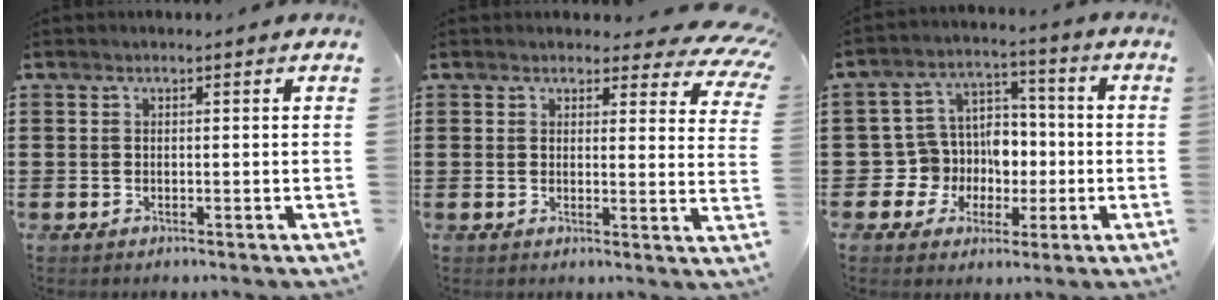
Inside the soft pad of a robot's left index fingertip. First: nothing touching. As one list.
[{"total": 4.1, "force": [3.5, 1.2, 1.9], "torque": [-0.035, -0.012, 0.060]}, {"total": 8.1, "force": [-0.6, 7.9, 1.6], "torque": [-0.073, 0.001, -0.003]}]